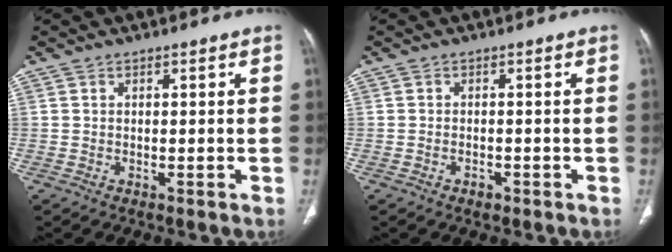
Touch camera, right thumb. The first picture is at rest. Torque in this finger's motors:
{"motor_torque": [-0.25, 0.04, -0.25, -0.02, 0.04]}